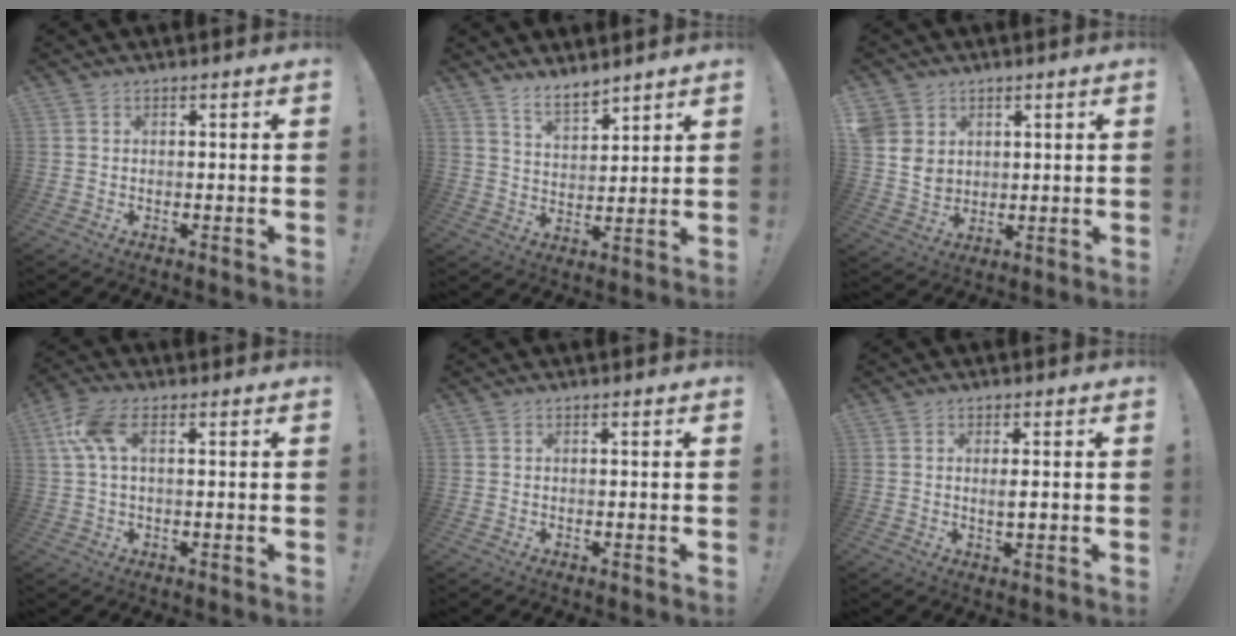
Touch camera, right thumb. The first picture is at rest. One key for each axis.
{"total": 7.4, "fx": 6.4, "fy": 2.7, "fz": 2.4, "tx": -0.046, "ty": -0.044, "tz": 0.123}
{"total": 6.9, "fx": 3.3, "fy": 5.8, "fz": 1.8, "tx": -0.036, "ty": -0.016, "tz": 0.070}
{"total": 8.2, "fx": 2.1, "fy": 3.7, "fz": 7.0, "tx": -0.143, "ty": 0.005, "tz": 0.045}
{"total": 0.0}
{"total": 2.2, "fx": 0.2, "fy": 0.5, "fz": 2.1, "tx": -0.024, "ty": -0.008, "tz": 0.000}